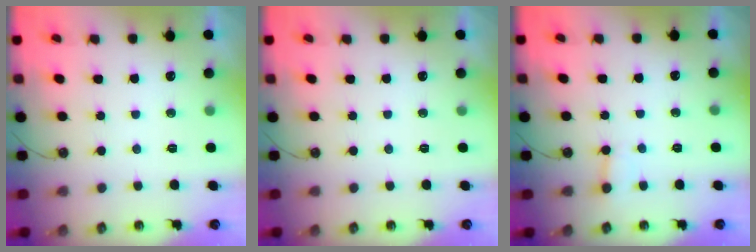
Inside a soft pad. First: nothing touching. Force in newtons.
{"total": 0.0}
{"total": 2.0, "press": 2.0, "slide": 0.0}